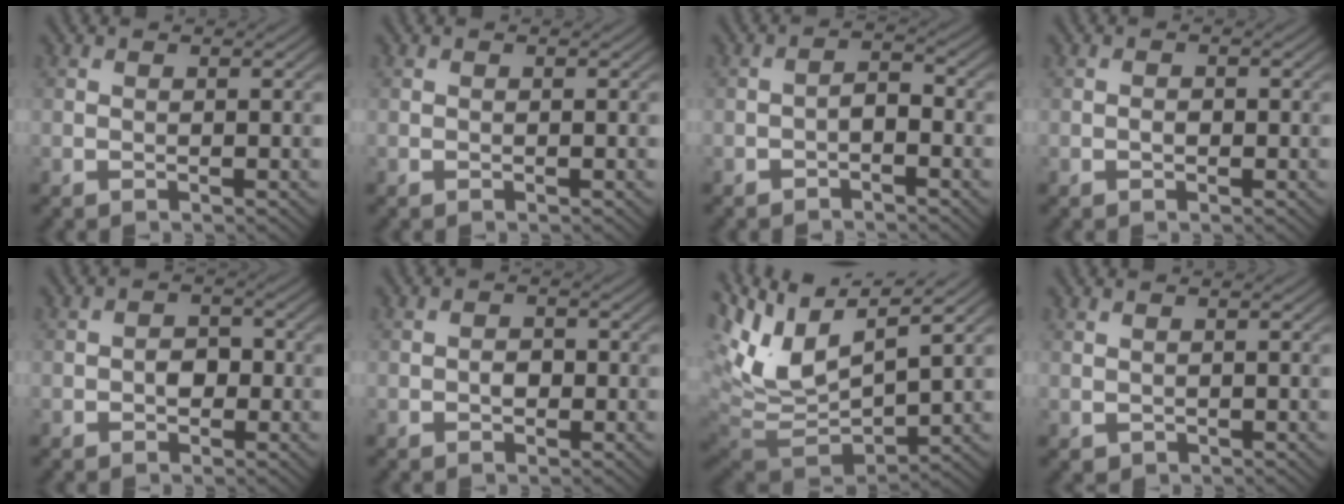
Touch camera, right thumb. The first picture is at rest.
{"total": 0.0}
{"total": 2.0, "force": [-1.3, 0.8, 1.3], "torque": [-0.020, 0.008, -0.028]}
{"total": 0.9, "force": [-0.3, 0.6, 0.6], "torque": [-0.012, 0.000, -0.008]}
{"total": 2.1, "force": [-0.6, 1.6, 1.2], "torque": [-0.021, 0.000, -0.015]}
{"total": 1.5, "force": [-0.5, 1.1, 0.9], "torque": [-0.017, 0.000, -0.013]}
{"total": 11.9, "force": [4.4, 5.1, 9.8], "torque": [-0.228, 0.005, 0.088]}
{"total": 0.5, "force": [0.2, 0.4, 0.2], "torque": [-0.011, -0.002, 0.010]}